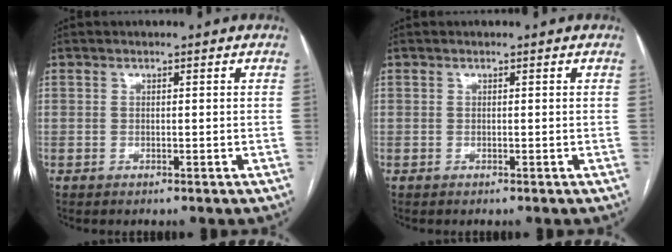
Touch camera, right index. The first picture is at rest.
{"total": 0.0}